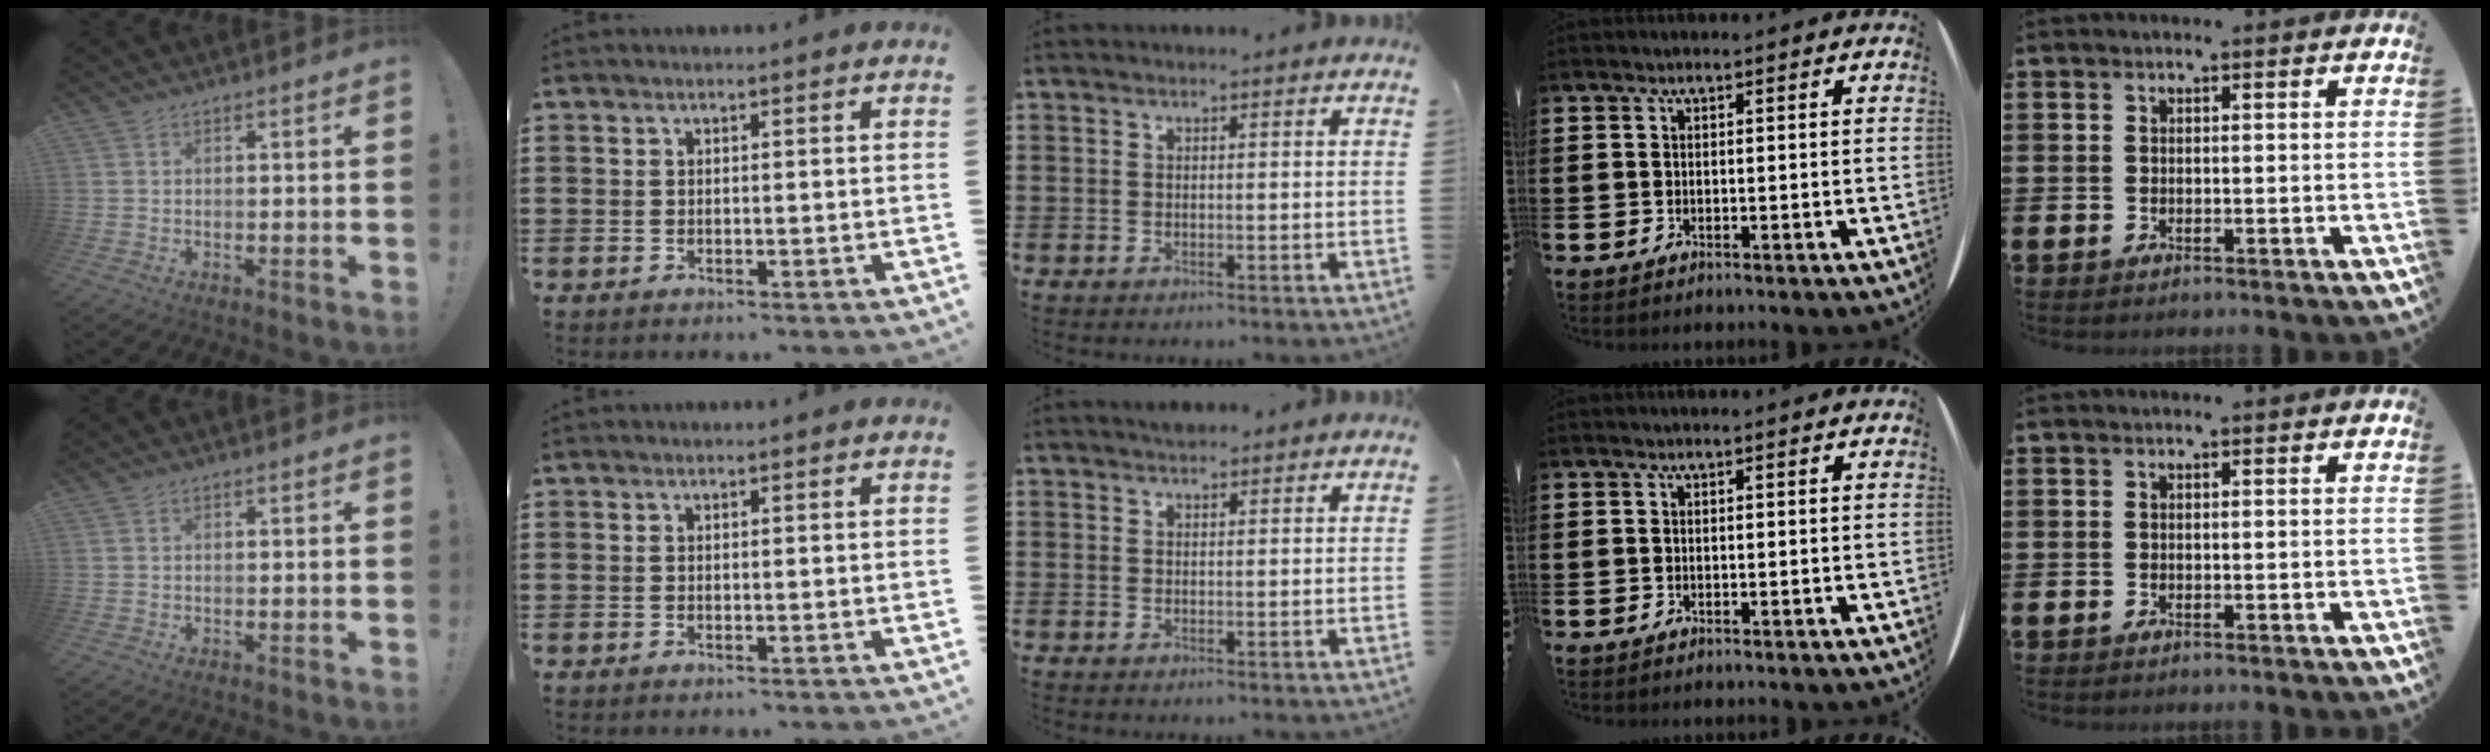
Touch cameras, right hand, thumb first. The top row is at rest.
{"middle": {"total": 1.1, "force": [1.0, 0.4, 0.1], "torque": [-0.003, 0.003, 0.019]}}